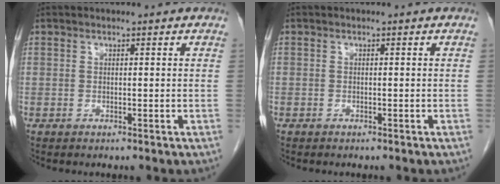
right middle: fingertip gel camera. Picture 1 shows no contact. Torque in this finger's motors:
{"motor_torque": [1.12, -1.01, -0.06, -0.21]}